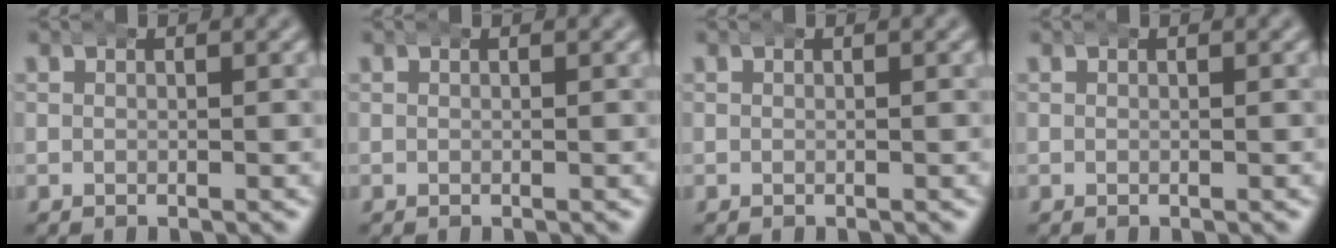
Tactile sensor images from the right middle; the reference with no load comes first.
{"total": 0.0}
{"total": 0.0}
{"total": 0.0}